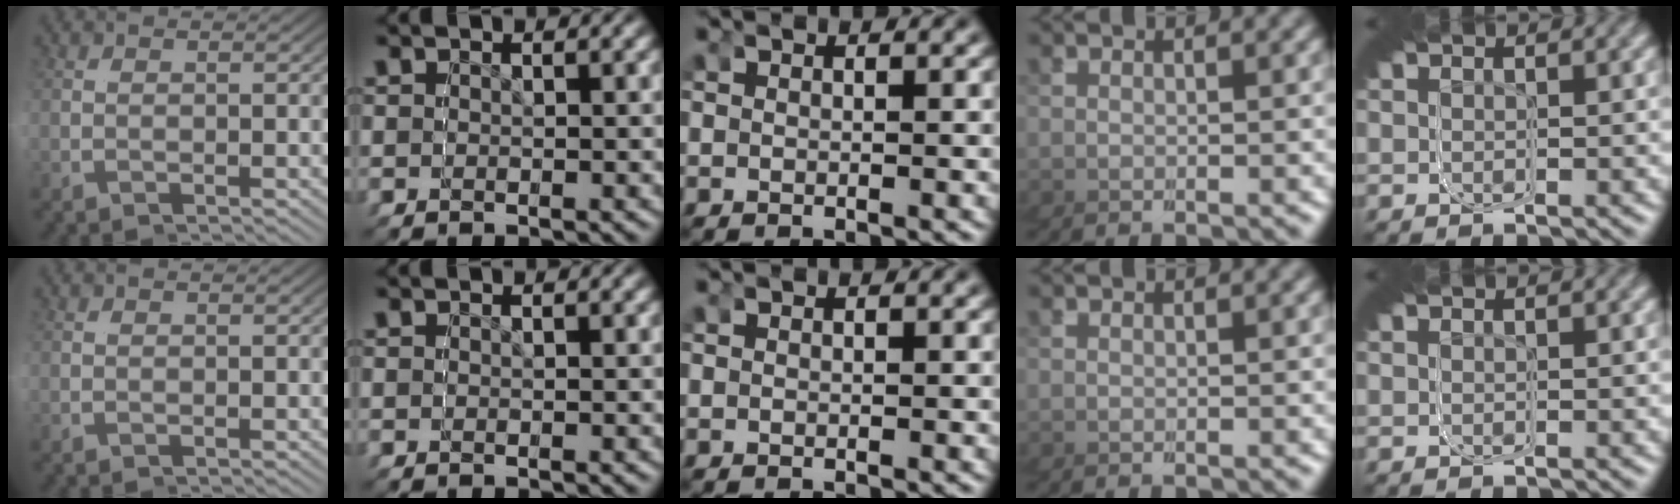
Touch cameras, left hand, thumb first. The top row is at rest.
{"middle": {"total": 0.5, "force": [-0.3, 0.2, -0.4], "torque": [0.002, -0.002, -0.006]}}